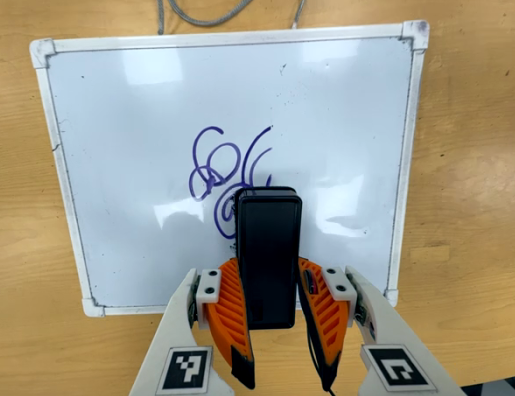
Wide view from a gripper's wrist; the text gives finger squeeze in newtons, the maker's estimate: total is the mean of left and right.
{"total": 6.1, "left": 4.7, "right": 7.5}